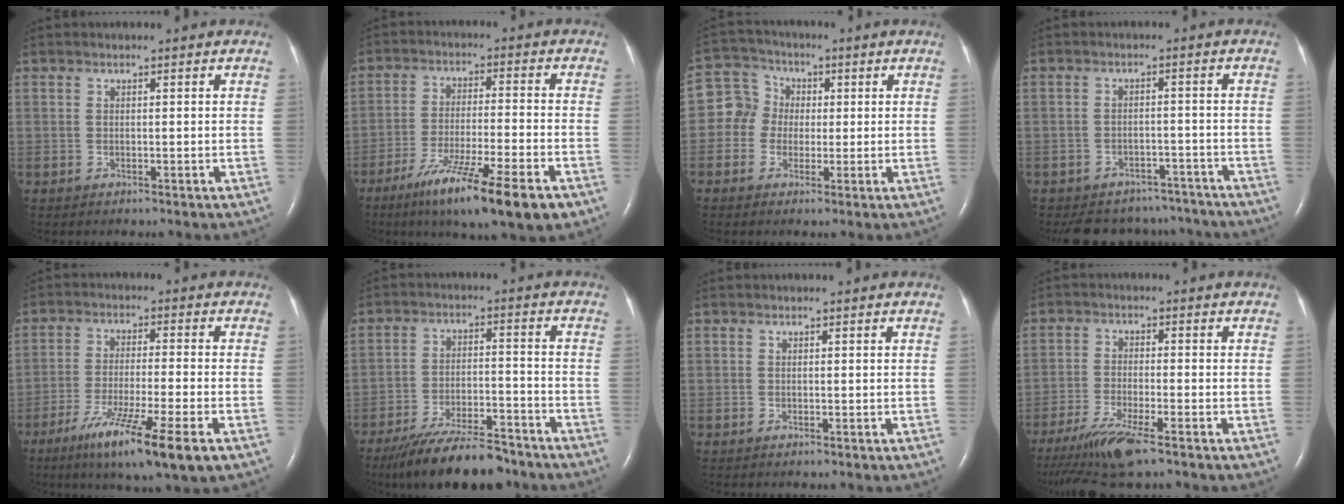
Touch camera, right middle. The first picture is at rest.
{"total": 15.0, "force": [-9.3, 0.7, 11.7], "torque": [-0.182, -0.042, -0.153]}
{"total": 6.1, "force": [0.0, 5.8, 2.1], "torque": [-0.057, 0.030, -0.005]}
{"total": 10.6, "force": [-9.5, 4.6, 1.1], "torque": [-0.015, 0.019, -0.114]}
{"total": 12.8, "force": [-7.2, 0.0, 10.6], "torque": [-0.187, -0.038, -0.120]}
{"total": 14.3, "force": [-12.1, 2.9, 6.9], "torque": [-0.124, -0.008, -0.197]}
{"total": 0.0}
{"total": 8.7, "force": [-6.3, 0.5, 6.0], "torque": [-0.118, -0.029, -0.113]}